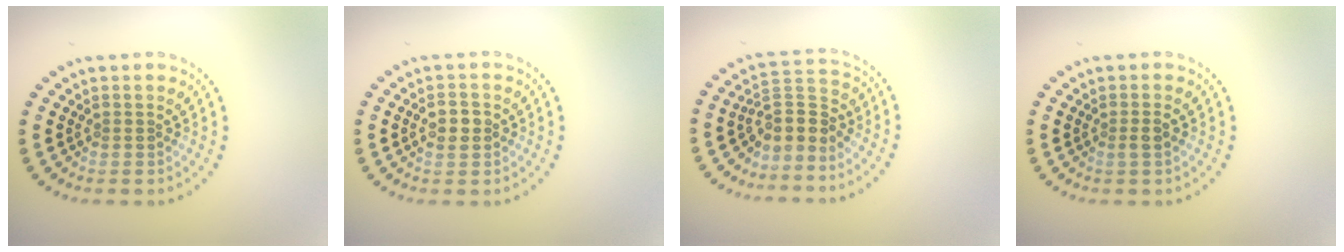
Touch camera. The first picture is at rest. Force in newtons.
{"total": 2.0, "press": 1.9, "slide": 0.3}
{"total": 3.1, "press": 2.2, "slide": 2.1}
{"total": 1.1, "press": 0.9, "slide": 0.6}